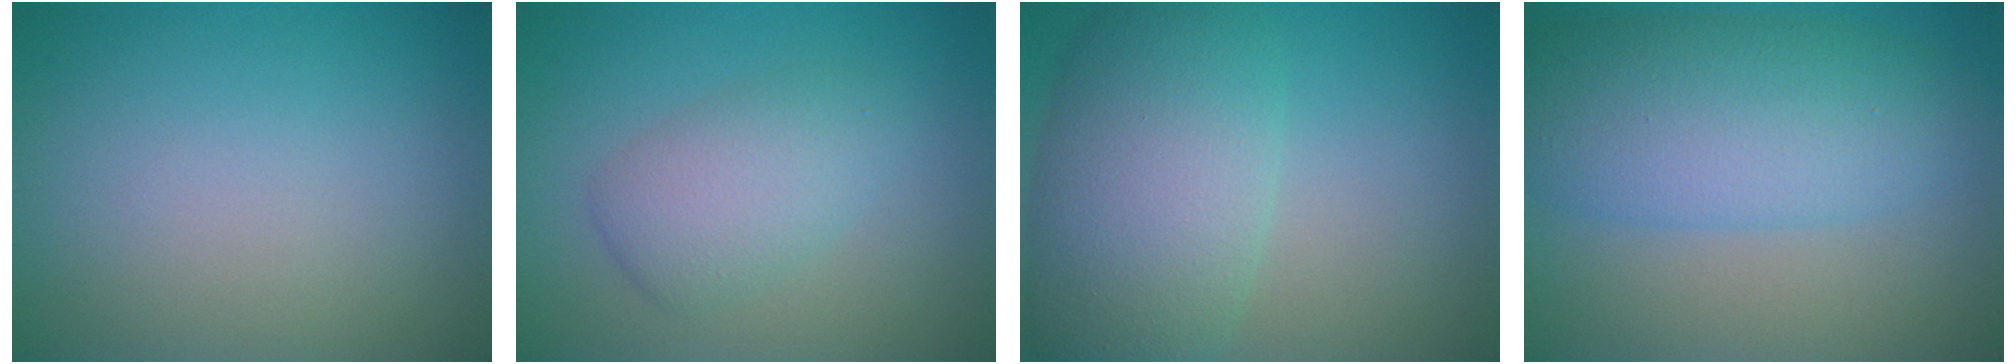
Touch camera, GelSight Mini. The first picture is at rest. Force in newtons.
{"total": 3.5, "press": 3.5, "slide": 0.1}
{"total": 8.4, "press": 8.4, "slide": 0.3}
{"total": 7.5, "press": 7.5, "slide": 0.1}